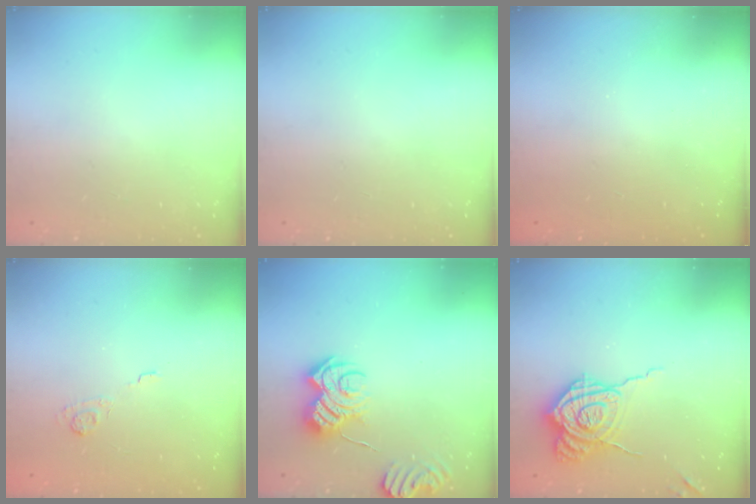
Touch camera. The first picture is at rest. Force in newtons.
{"total": 0.0}
{"total": 2.3, "press": 2.2, "slide": 0.8}
{"total": 2.0, "press": 1.5, "slide": 1.3}
{"total": 9.8, "press": 9.8, "slide": 0.4}
{"total": 12.6, "press": 12.6, "slide": 0.8}